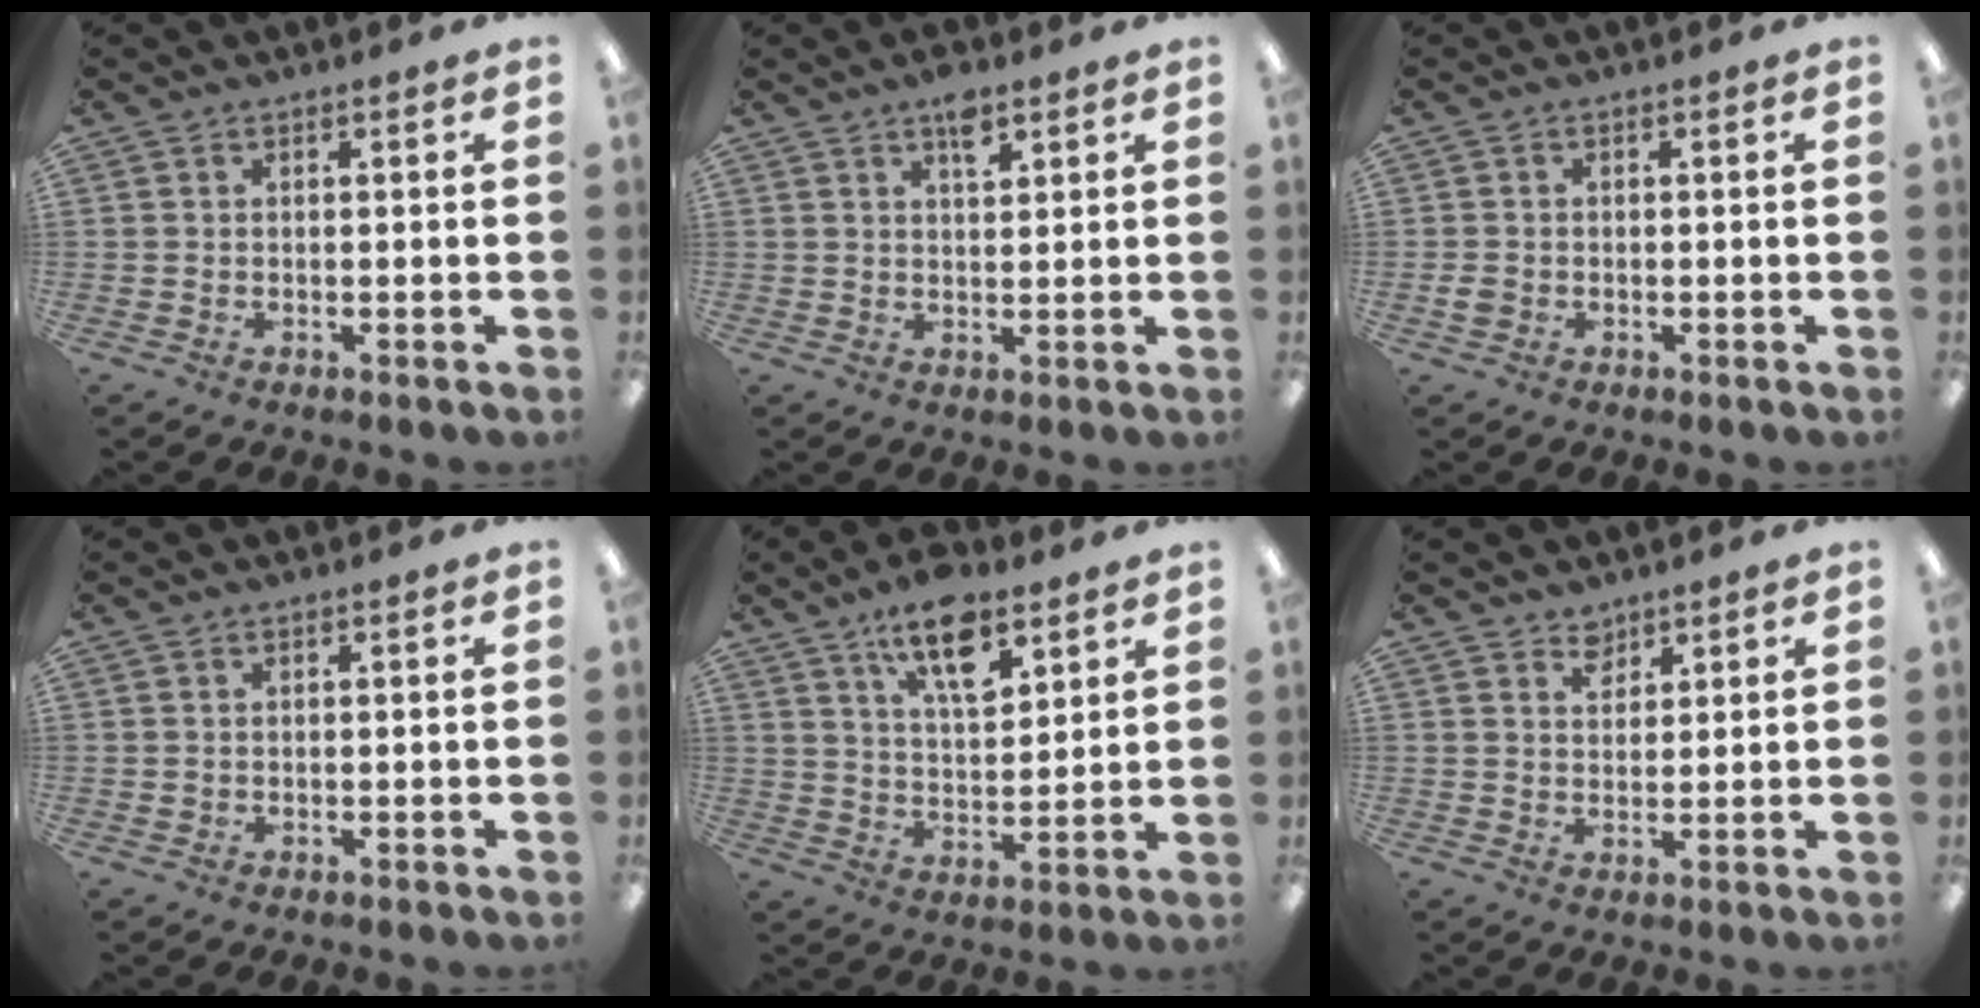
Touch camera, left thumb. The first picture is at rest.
{"total": 4.9, "force": [3.2, 2.1, 3.1], "torque": [-0.036, -0.012, 0.051]}
{"total": 2.1, "force": [-0.5, 1.7, 1.1], "torque": [-0.018, 0.004, -0.010]}
{"total": 0.6, "force": [0.1, 0.5, 0.1], "torque": [-0.002, 0.005, 0.001]}
{"total": 12.3, "force": [8.0, 5.6, 7.5], "torque": [-0.116, -0.035, 0.138]}
{"total": 3.4, "force": [2.8, 1.9, 0.4], "torque": [0.003, -0.014, 0.052]}